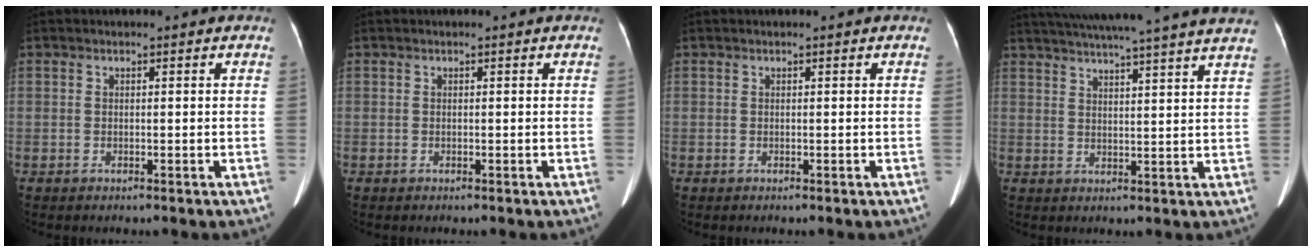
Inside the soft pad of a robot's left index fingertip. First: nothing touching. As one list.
[{"total": 0.0}, {"total": 0.0}, {"total": 23.8, "force": [21.3, -0.5, 10.6], "torque": [-0.178, -0.008, 0.275]}]